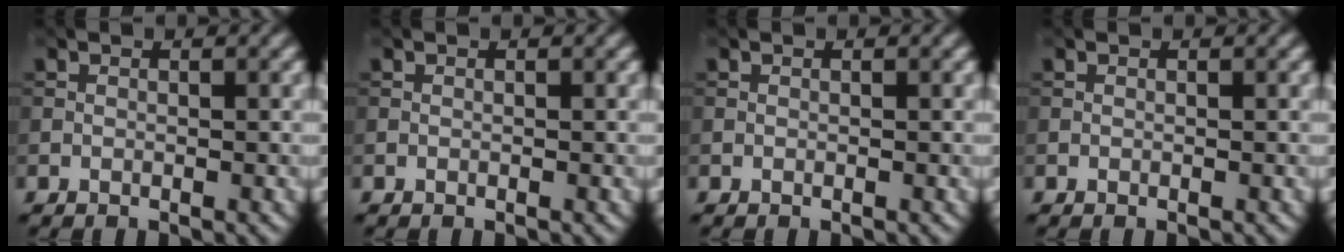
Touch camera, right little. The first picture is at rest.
{"total": 0.0}
{"total": 0.0}
{"total": 0.0}